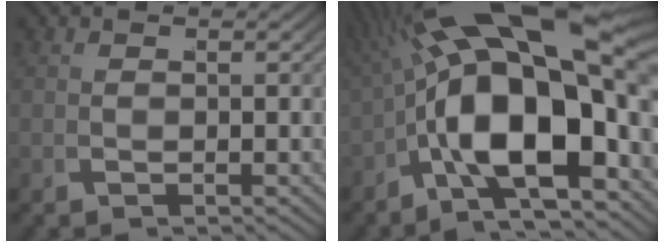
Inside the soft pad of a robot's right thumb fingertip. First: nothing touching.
{"total": 16.2, "force": [0.3, 8.7, 13.7], "torque": [-0.255, -0.034, 0.019]}